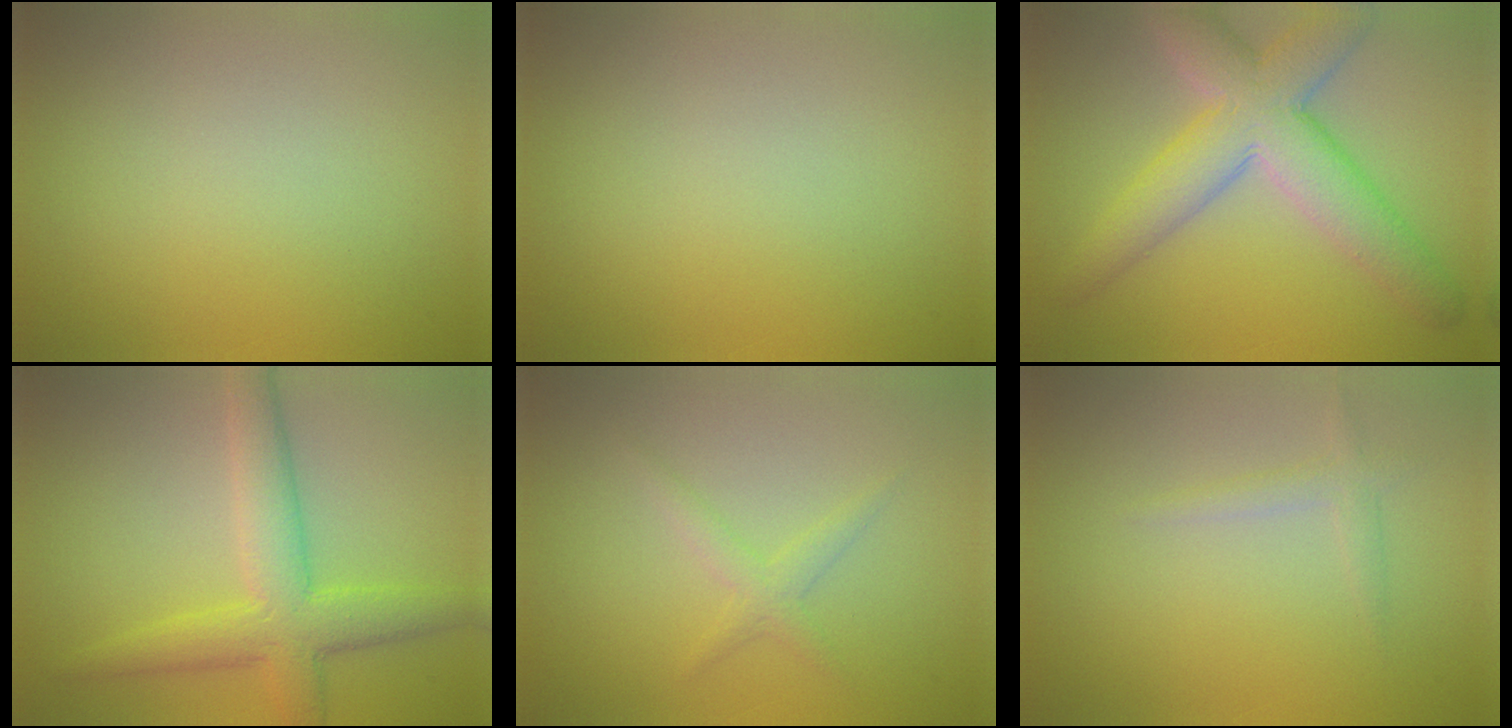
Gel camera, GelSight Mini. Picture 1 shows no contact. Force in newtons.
{"total": 0.0}
{"total": 7.8, "press": 7.8, "slide": 0.5}
{"total": 5.6, "press": 5.6, "slide": 0.1}
{"total": 1.6, "press": 1.6, "slide": 0.1}
{"total": 1.3, "press": 1.3, "slide": 0.0}